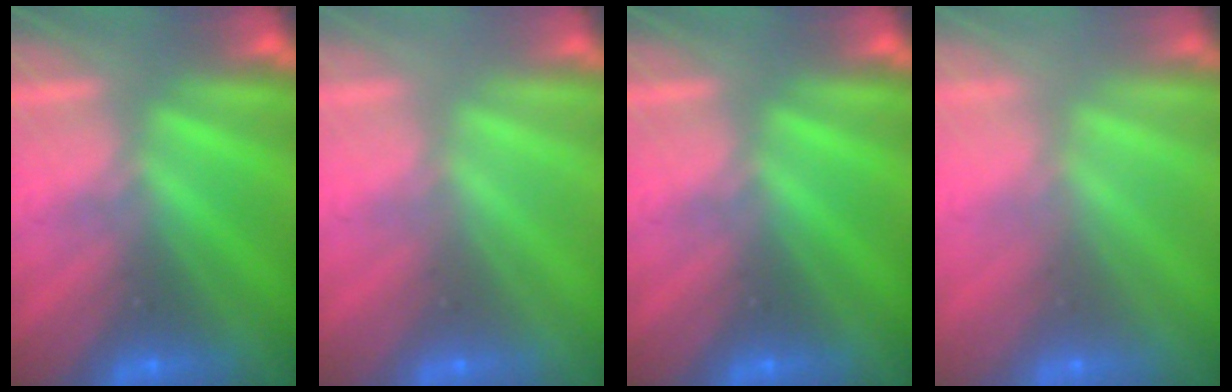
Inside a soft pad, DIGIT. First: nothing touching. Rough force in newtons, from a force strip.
{"total": 3.4}
{"total": 0.0}
{"total": 6.1}